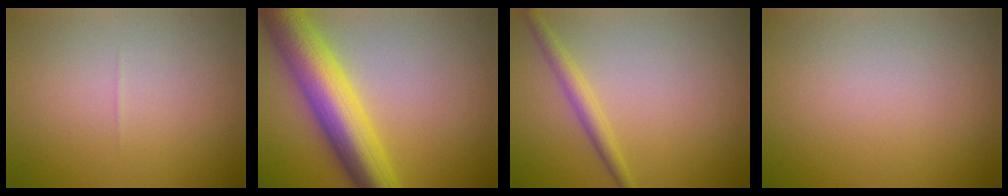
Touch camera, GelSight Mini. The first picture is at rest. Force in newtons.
{"total": 9.5, "press": 9.5, "slide": 0.1}
{"total": 2.1, "press": 2.1, "slide": 0.1}
{"total": 0.0}